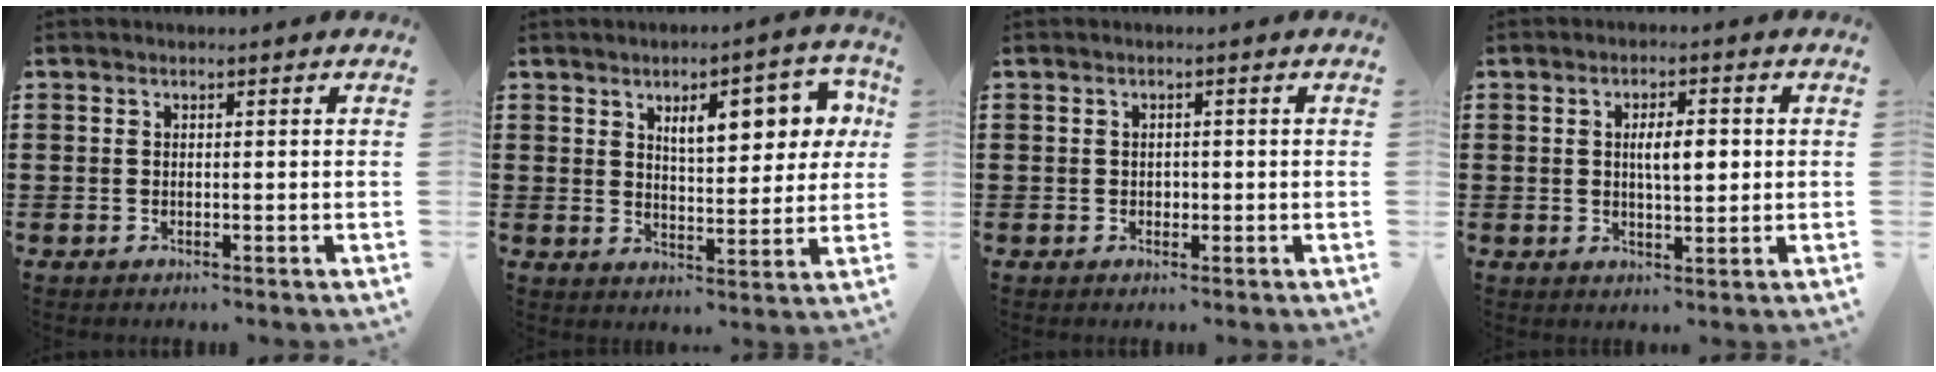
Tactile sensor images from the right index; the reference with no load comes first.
{"total": 8.5, "force": [3.8, 3.5, 6.7], "torque": [-0.100, -0.005, 0.056]}
{"total": 0.9, "force": [-0.1, 0.8, 0.5], "torque": [-0.011, 0.004, -0.003]}
{"total": 4.4, "force": [0.5, 1.5, 4.1], "torque": [-0.063, 0.000, 0.003]}